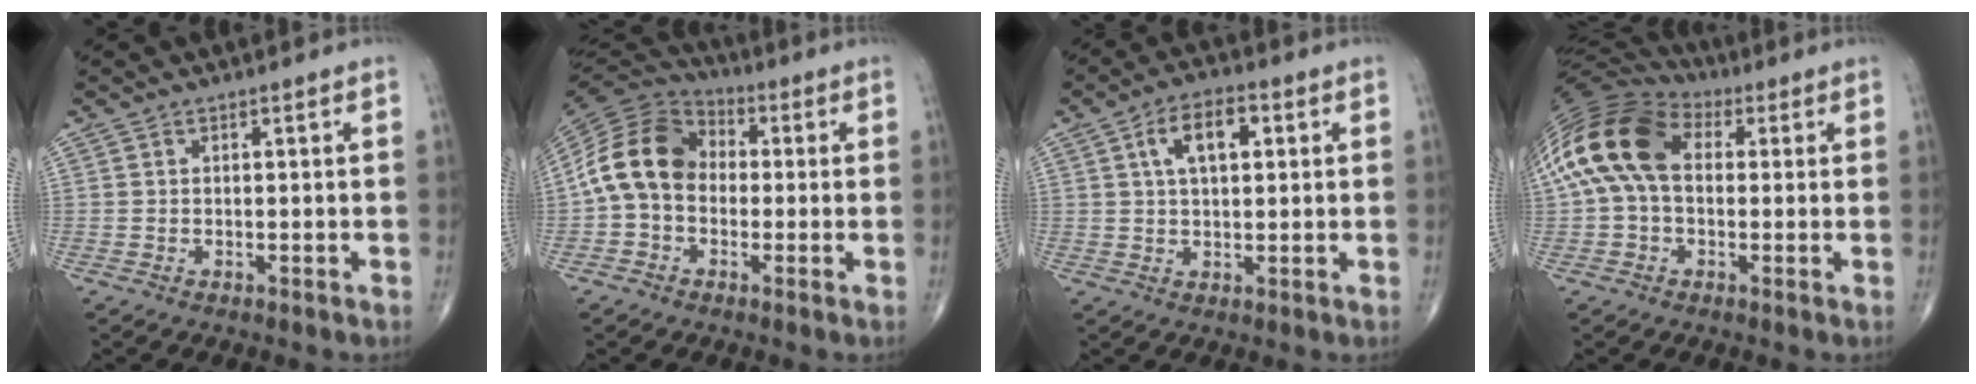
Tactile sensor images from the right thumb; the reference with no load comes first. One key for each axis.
{"total": 12.9, "fx": -0.5, "fy": 9.9, "fz": 8.3, "tx": -0.147, "ty": 0.036, "tz": -0.026}
{"total": 8.1, "fx": 2.4, "fy": 4.2, "fz": 6.4, "tx": -0.097, "ty": 0.008, "tz": 0.035}
{"total": 16.4, "fx": 2.4, "fy": 10.7, "fz": 12.1, "tx": -0.252, "ty": 0.046, "tz": 0.035}